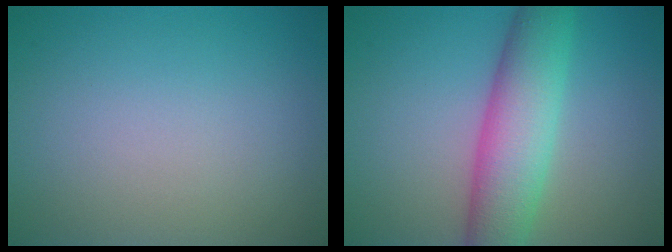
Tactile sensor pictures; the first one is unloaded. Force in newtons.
{"total": 7.1, "press": 7.1, "slide": 0.2}